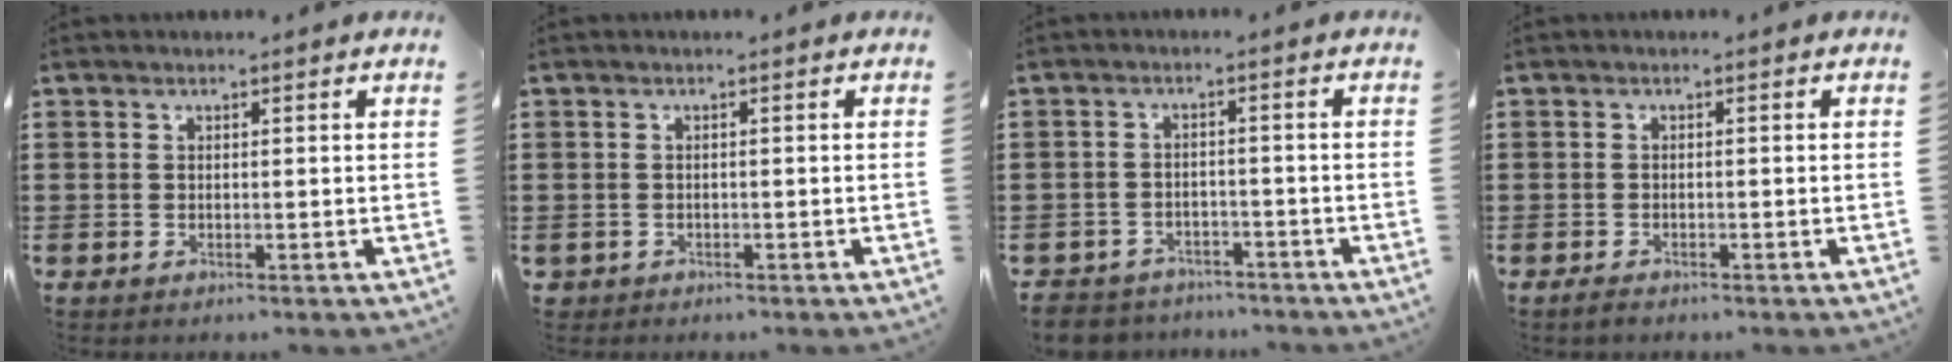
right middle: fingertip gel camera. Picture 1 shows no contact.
{"total": 0.9, "force": [-0.6, 0.6, -0.1], "torque": [0.000, 0.003, -0.016]}
{"total": 3.9, "force": [-3.7, 1.0, -0.2], "torque": [-0.008, 0.002, -0.083]}
{"total": 1.0, "force": [-0.9, 0.5, 0.3], "torque": [-0.009, -0.001, -0.018]}